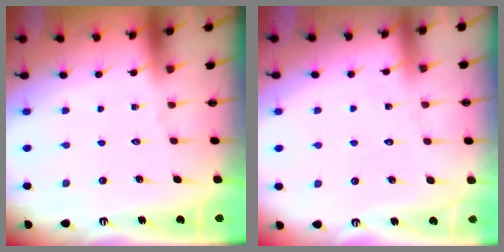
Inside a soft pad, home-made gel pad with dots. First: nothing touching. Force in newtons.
{"total": 4.0, "press": 4.0, "slide": 0.3}